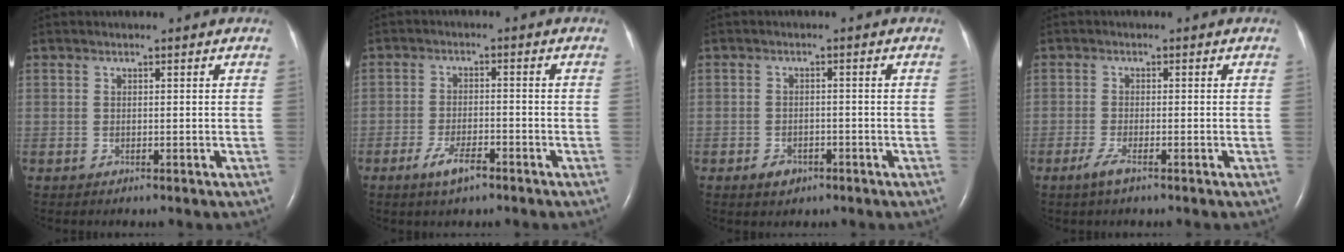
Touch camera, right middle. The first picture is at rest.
{"total": 4.2, "force": [-2.7, 1.0, 3.0], "torque": [-0.066, -0.004, -0.049]}
{"total": 2.6, "force": [-1.5, 1.7, 1.1], "torque": [-0.014, 0.004, -0.017]}
{"total": 2.2, "force": [-1.5, 0.3, 1.7], "torque": [-0.039, -0.004, -0.033]}